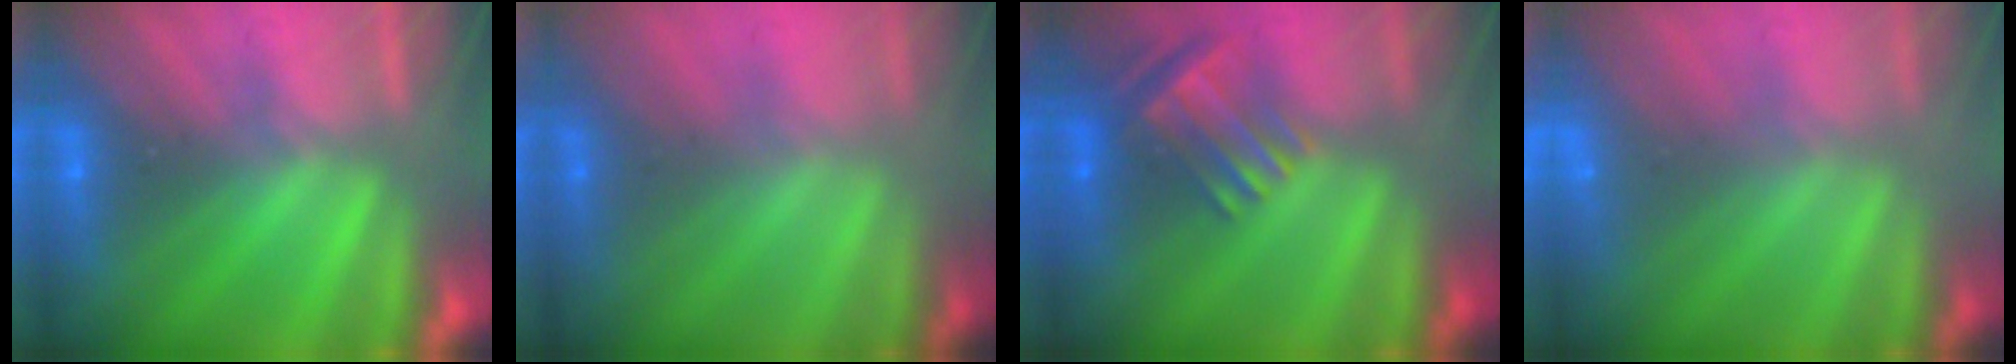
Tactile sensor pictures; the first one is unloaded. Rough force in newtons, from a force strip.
{"total": 1.4}
{"total": 3.5}
{"total": 2.9}